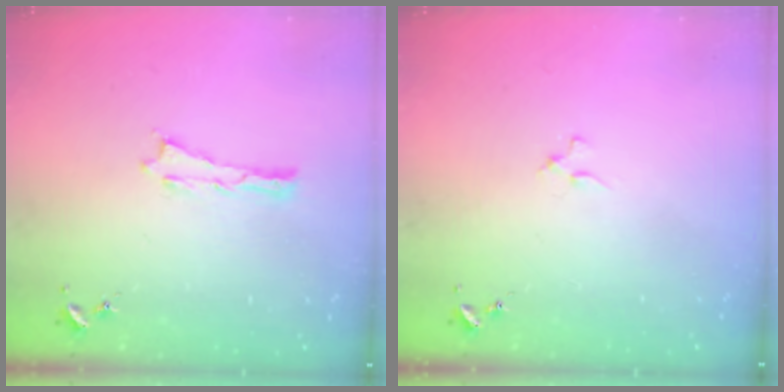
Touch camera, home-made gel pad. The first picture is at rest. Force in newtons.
{"total": 0.9, "press": 0.9, "slide": 0.2}